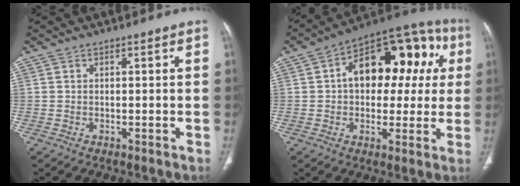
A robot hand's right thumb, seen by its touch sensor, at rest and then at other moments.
{"total": 19.9, "force": [3.7, 11.9, 15.5], "torque": [-0.162, 0.040, 0.044]}